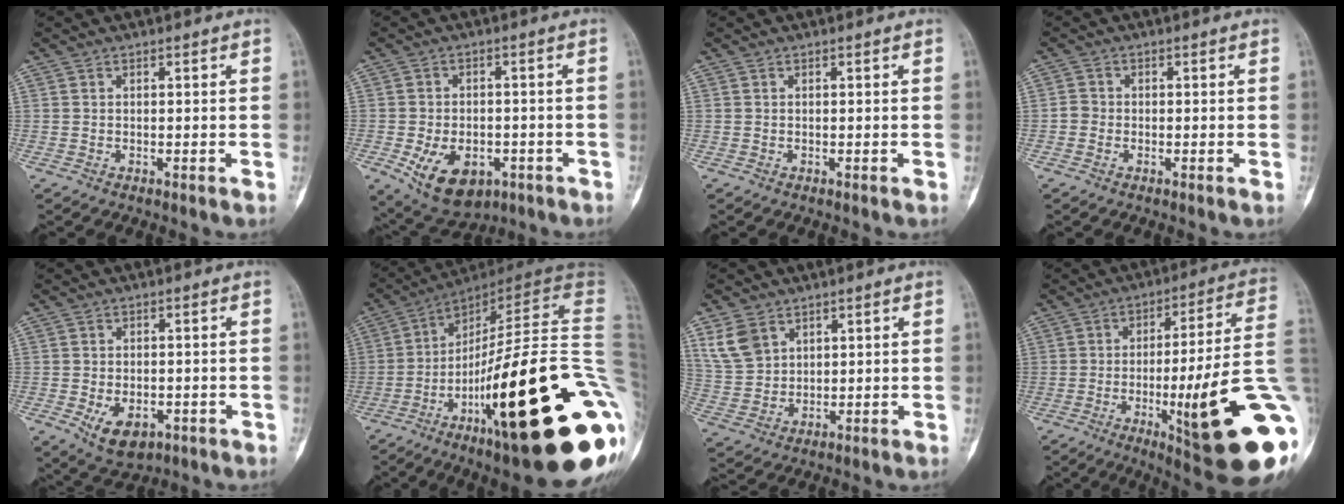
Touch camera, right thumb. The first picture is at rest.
{"total": 11.9, "force": [-4.6, 7.8, 7.7], "torque": [-0.111, 0.009, -0.057]}
{"total": 0.0}
{"total": 1.6, "force": [-0.5, 1.4, 0.6], "torque": [-0.006, 0.005, -0.015]}
{"total": 7.1, "force": [-2.4, 4.5, 4.9], "torque": [-0.067, 0.002, -0.025]}
{"total": 38.3, "force": [-10.4, 7.5, 36.1], "torque": [-0.430, 0.044, -0.166]}
{"total": 7.3, "force": [4.1, 5.1, 3.3], "torque": [-0.055, -0.011, 0.093]}
{"total": 25.8, "force": [-6.1, 3.8, 24.8], "torque": [-0.306, 0.005, -0.083]}